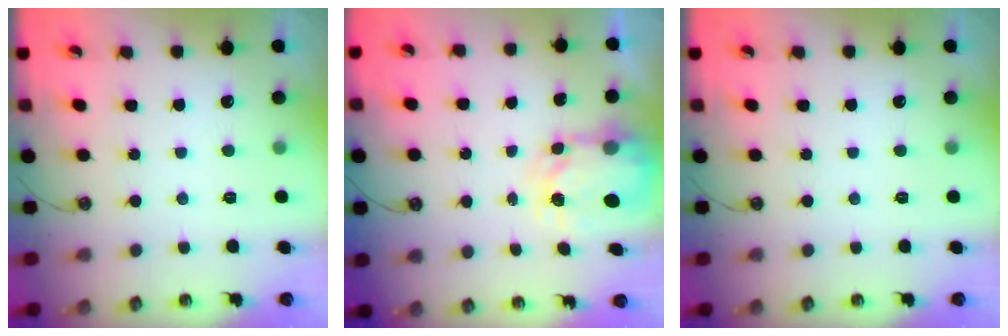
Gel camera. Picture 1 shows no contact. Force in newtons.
{"total": 4.7, "press": 4.7, "slide": 0.3}
{"total": 0.0}